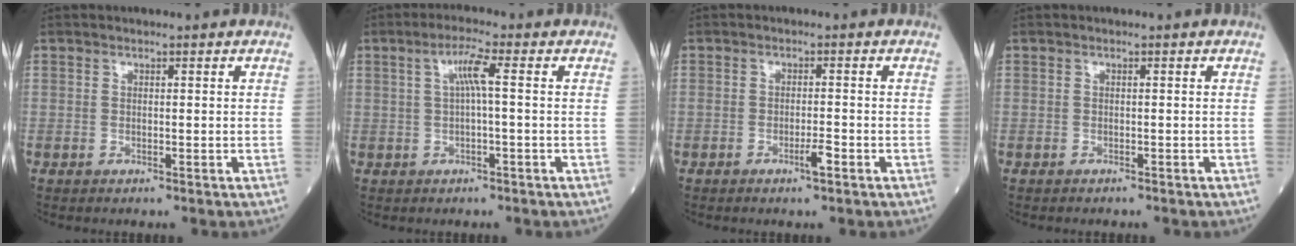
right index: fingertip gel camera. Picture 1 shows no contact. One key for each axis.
{"total": 3.7, "fx": 0.5, "fy": 0.1, "fz": 3.6, "tx": -0.070, "ty": 0.012, "tz": 0.011}
{"total": 2.2, "fx": -1.2, "fy": 0.1, "fz": 1.8, "tx": -0.031, "ty": -0.002, "tz": -0.021}
{"total": 1.3, "fx": -1.2, "fy": 0.3, "fz": 0.3, "tx": -0.011, "ty": -0.002, "tz": -0.015}